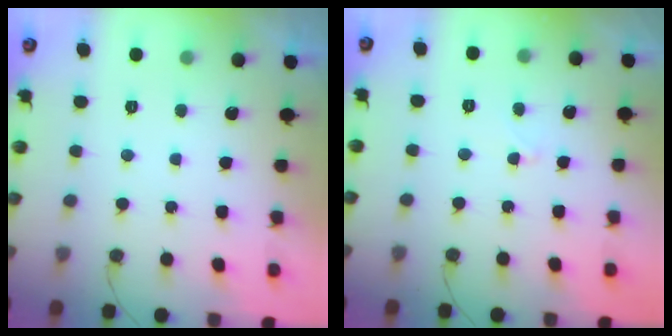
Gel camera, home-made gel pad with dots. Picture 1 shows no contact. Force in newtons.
{"total": 2.0, "press": 2.0, "slide": 0.2}